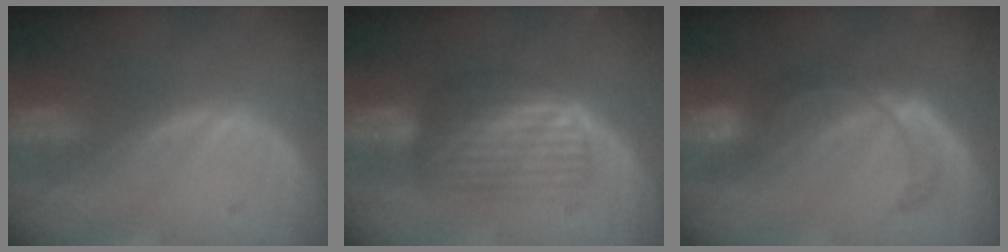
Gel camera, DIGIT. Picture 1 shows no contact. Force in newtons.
{"total": 6.2, "press": 6.1, "slide": 1.4}
{"total": 5.6, "press": 5.5, "slide": 0.7}